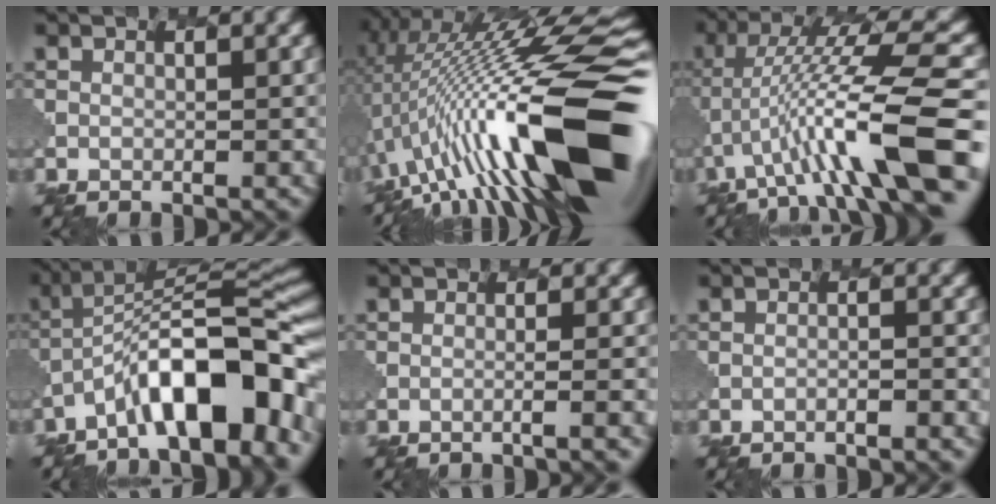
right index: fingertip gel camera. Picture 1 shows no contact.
{"total": 18.2, "force": [-0.2, 5.1, 17.5], "torque": [-0.268, 0.032, -0.011]}
{"total": 10.6, "force": [-2.5, 2.0, 10.1], "torque": [-0.162, 0.027, -0.040]}
{"total": 12.1, "force": [-5.9, 3.8, 9.8], "torque": [-0.152, 0.014, -0.095]}
{"total": 2.2, "force": [-0.8, 0.6, 2.0], "torque": [-0.012, 0.004, -0.028]}
{"total": 1.2, "force": [-0.9, 0.2, 0.8], "torque": [-0.011, 0.012, -0.023]}